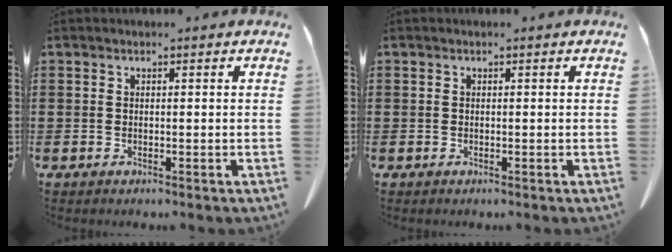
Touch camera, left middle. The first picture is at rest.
{"total": 0.0}